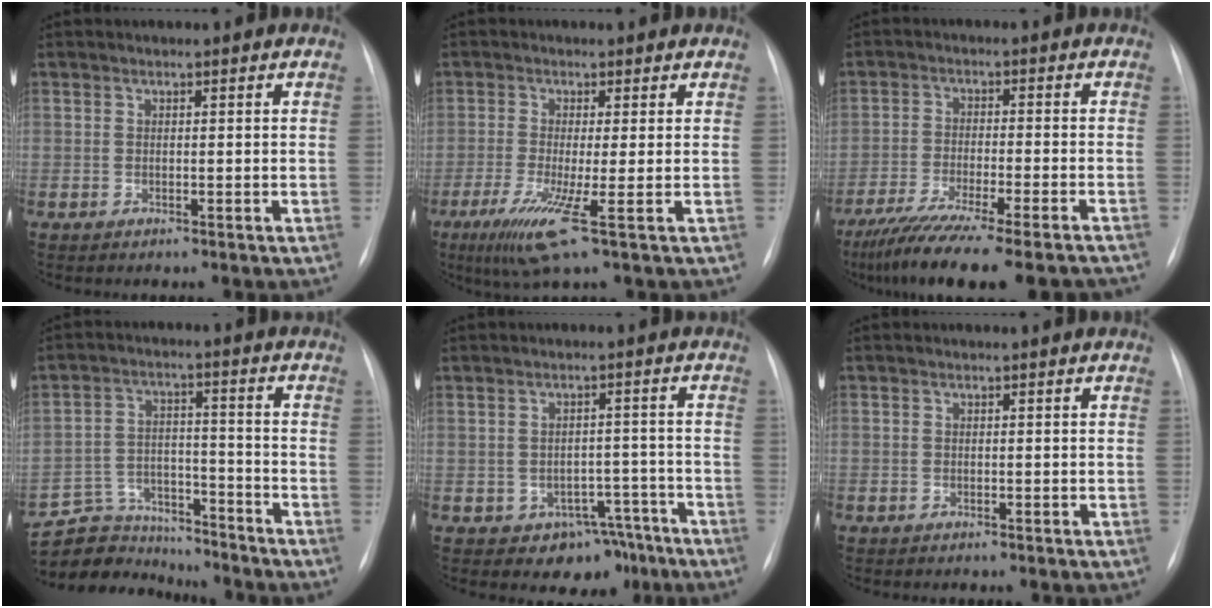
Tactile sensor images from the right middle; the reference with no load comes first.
{"total": 6.1, "force": [-2.3, -0.5, 5.6], "torque": [-0.110, -0.023, -0.043]}
{"total": 19.4, "force": [-16.5, 1.1, 10.1], "torque": [-0.130, -0.042, -0.243]}
{"total": 11.6, "force": [-11.0, 3.7, 0.3], "torque": [-0.006, 0.044, -0.184]}
{"total": 6.7, "force": [-4.5, 4.7, 1.6], "torque": [0.002, 0.027, -0.053]}
{"total": 1.3, "force": [-0.9, 0.9, 0.2], "torque": [-0.009, 0.002, -0.011]}